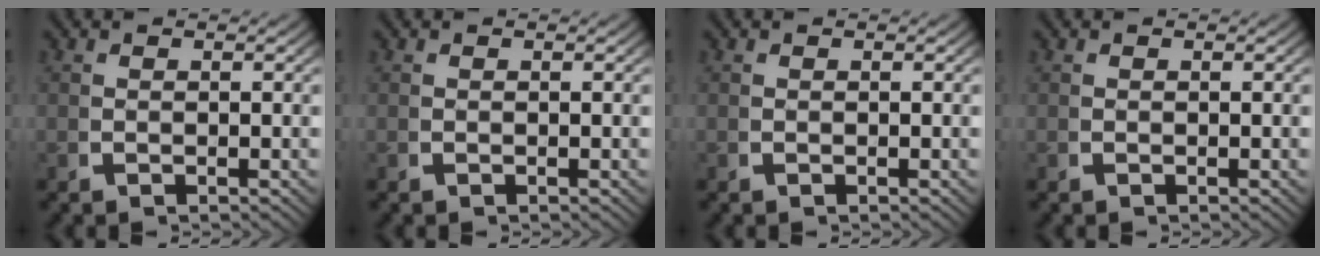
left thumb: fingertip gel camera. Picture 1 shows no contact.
{"total": 0.0}
{"total": 0.0}
{"total": 0.0}